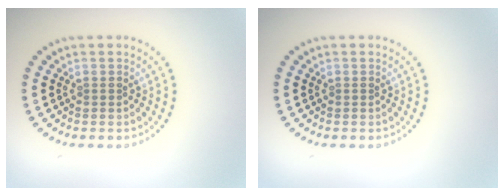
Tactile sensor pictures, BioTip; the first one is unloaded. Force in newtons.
{"total": 0.0}